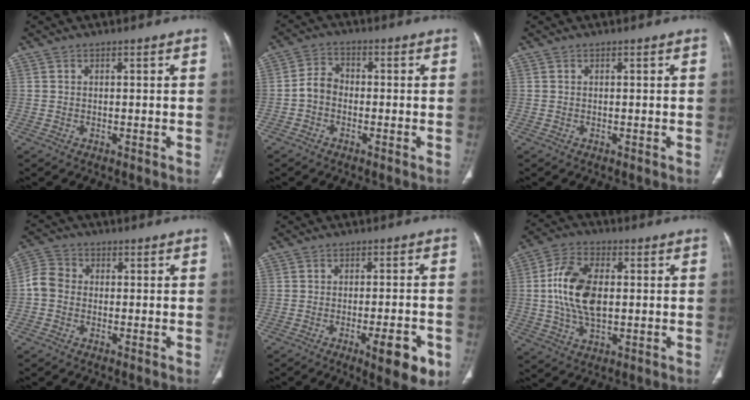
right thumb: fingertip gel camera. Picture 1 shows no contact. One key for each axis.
{"total": 4.2, "fx": -1.2, "fy": 3.2, "fz": 2.4, "tx": -0.035, "ty": 0.017, "tz": -0.034}
{"total": 0.0}
{"total": 4.8, "fx": -0.8, "fy": 4.1, "fz": 2.4, "tx": -0.041, "ty": 0.015, "tz": -0.027}
{"total": 9.2, "fx": -4.0, "fy": 2.5, "fz": 7.9, "tx": -0.098, "ty": 0.006, "tz": -0.050}
{"total": 12.7, "fx": 0.7, "fy": 7.3, "fz": 10.4, "tx": -0.200, "ty": 0.009, "tz": 0.012}